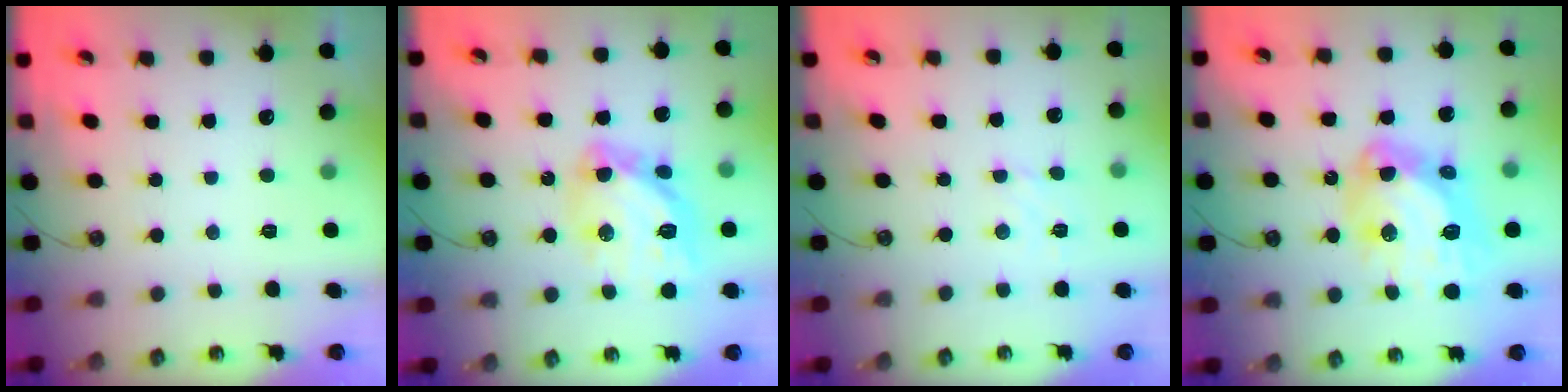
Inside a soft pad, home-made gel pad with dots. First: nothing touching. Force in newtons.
{"total": 15.5, "press": 15.4, "slide": 1.4}
{"total": 1.8, "press": 1.7, "slide": 0.5}
{"total": 17.5, "press": 17.4, "slide": 2.1}